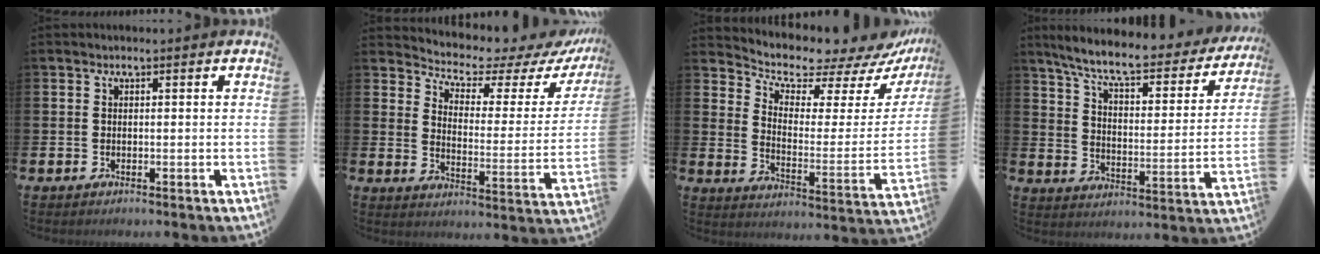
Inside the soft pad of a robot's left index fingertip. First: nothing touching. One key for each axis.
{"total": 5.2, "fx": 4.8, "fy": 1.4, "fz": 1.1, "tx": -0.046, "ty": -0.049, "tz": 0.074}
{"total": 7.1, "fx": 6.8, "fy": 1.9, "fz": 0.9, "tx": -0.046, "ty": -0.069, "tz": 0.109}
{"total": 8.1, "fx": 7.1, "fy": 1.6, "fz": 3.7, "tx": -0.097, "ty": -0.047, "tz": 0.114}